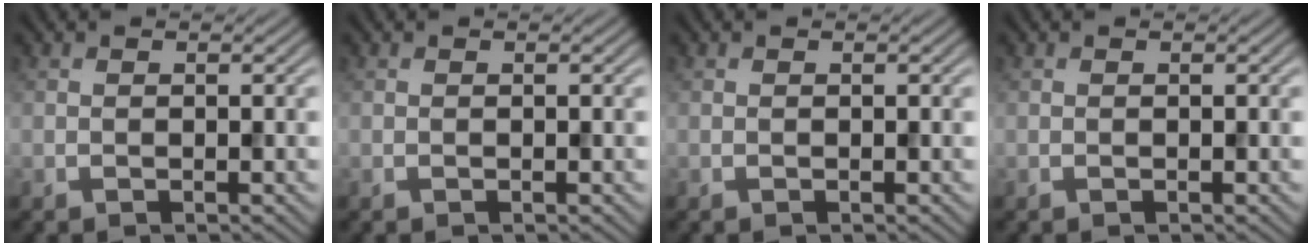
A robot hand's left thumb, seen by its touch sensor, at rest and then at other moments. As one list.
[{"total": 0.0}, {"total": 0.0}, {"total": 0.0}]